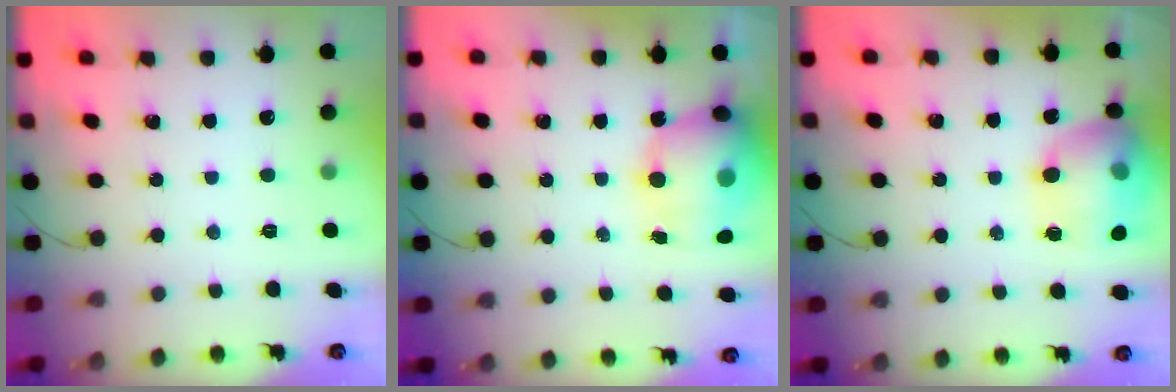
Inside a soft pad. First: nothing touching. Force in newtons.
{"total": 16.6, "press": 16.1, "slide": 4.0}
{"total": 17.4, "press": 17.3, "slide": 1.7}